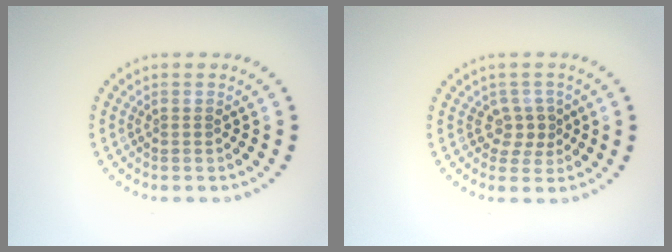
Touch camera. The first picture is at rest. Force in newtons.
{"total": 1.8, "press": 1.4, "slide": 1.0}